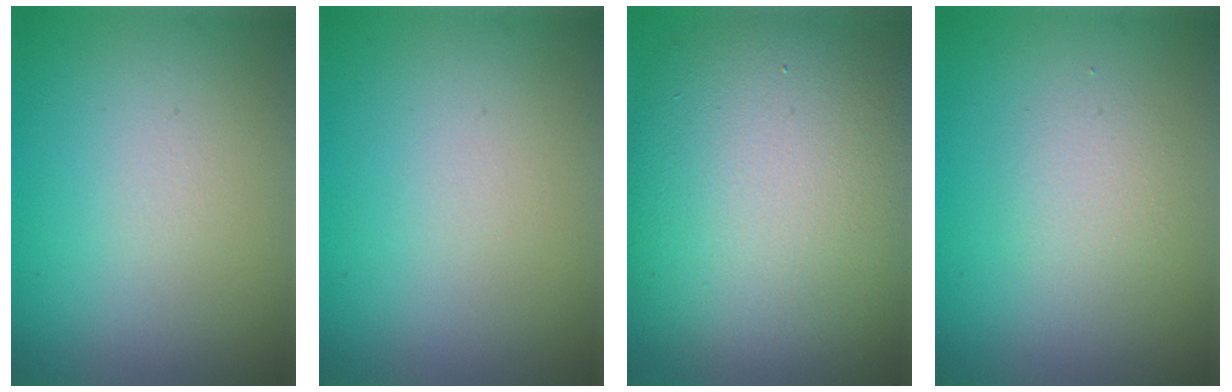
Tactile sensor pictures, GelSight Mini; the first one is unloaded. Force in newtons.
{"total": 0.0}
{"total": 13.3, "press": 13.3, "slide": 0.1}
{"total": 1.6, "press": 1.6, "slide": 0.2}